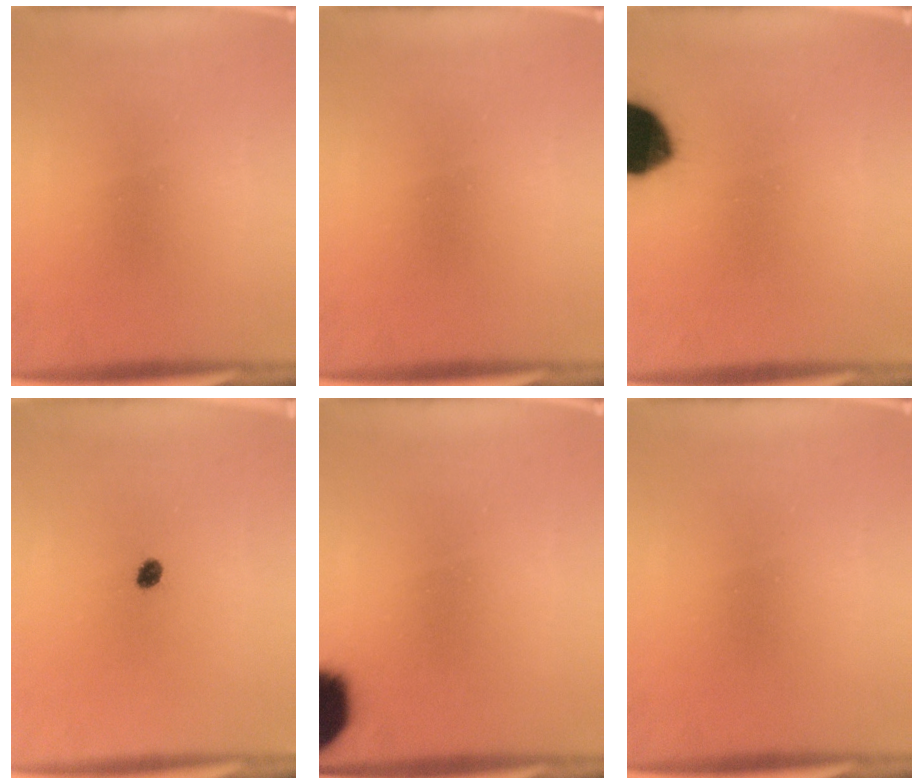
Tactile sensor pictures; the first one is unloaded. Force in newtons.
{"total": 0.0}
{"total": 18.0}
{"total": 1.7}
{"total": 18.0}
{"total": 0.0}